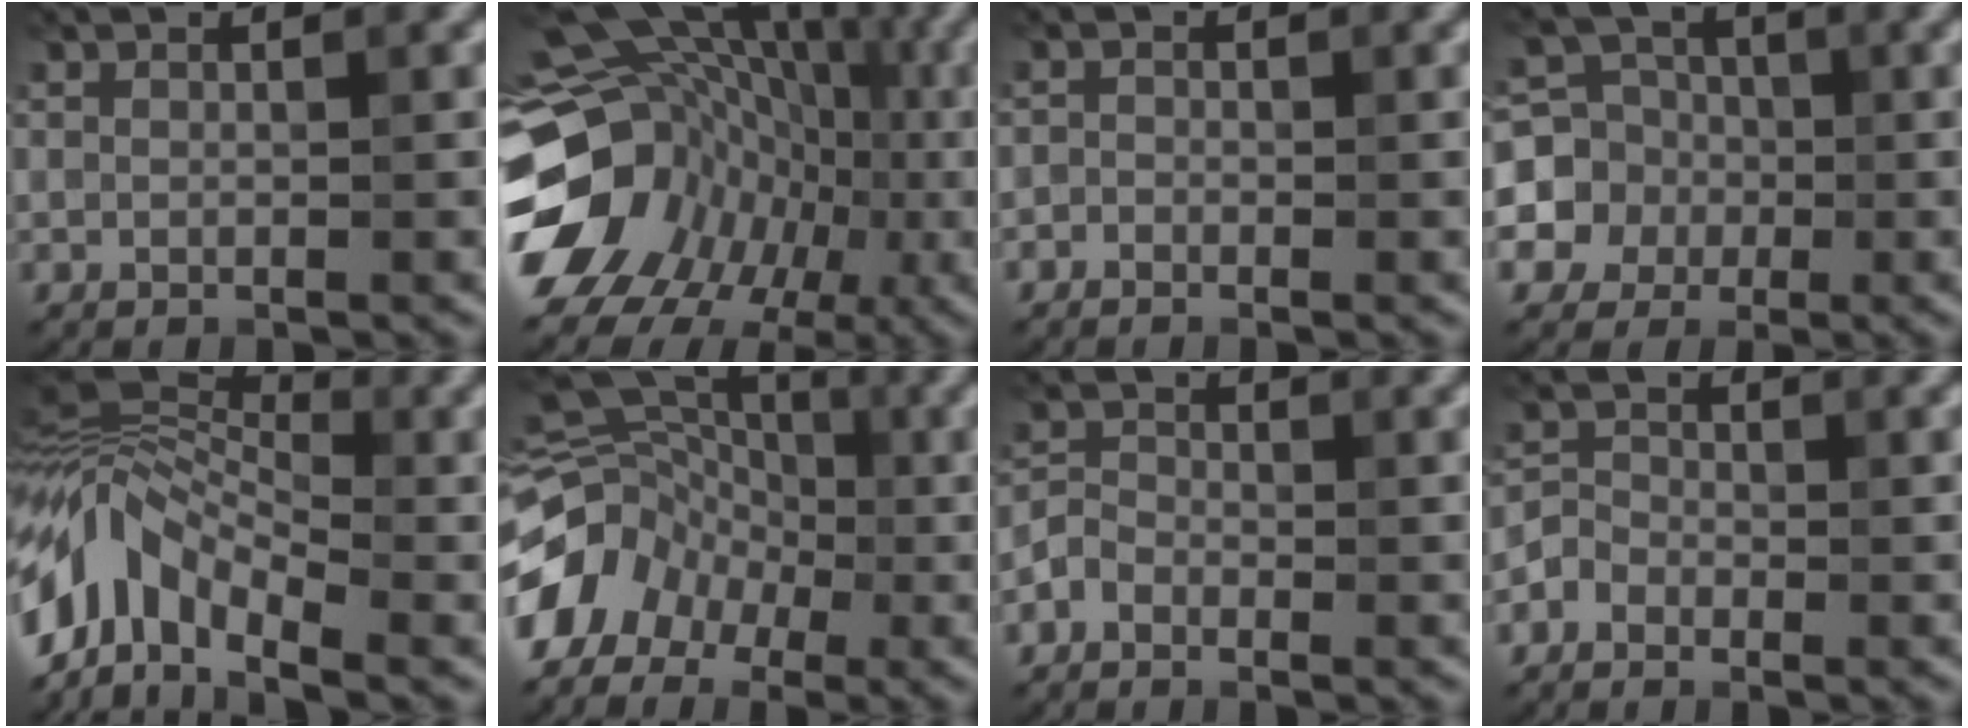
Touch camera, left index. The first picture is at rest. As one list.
[{"total": 17.2, "force": [-3.0, 13.7, 9.9], "torque": [-0.162, 0.009, -0.034]}, {"total": 0.7, "force": [-0.5, 0.4, 0.2], "torque": [0.001, -0.002, -0.013]}, {"total": 6.4, "force": [-0.7, 6.1, 1.6], "torque": [-0.024, 0.020, -0.041]}, {"total": 8.7, "force": [-3.4, 4.9, 6.4], "torque": [-0.114, 0.018, -0.087]}, {"total": 9.3, "force": [-3.9, 7.3, 4.1], "torque": [-0.056, 0.000, -0.072]}, {"total": 1.8, "force": [-1.2, 1.1, 0.7], "torque": [-0.011, 0.004, -0.032]}, {"total": 1.8, "force": [-1.2, 1.3, 0.6], "torque": [0.001, 0.008, -0.029]}]